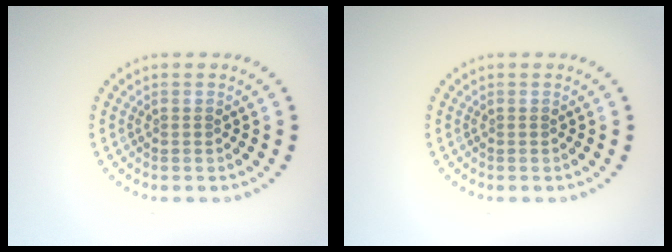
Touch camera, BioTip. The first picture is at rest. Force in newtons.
{"total": 0.0}